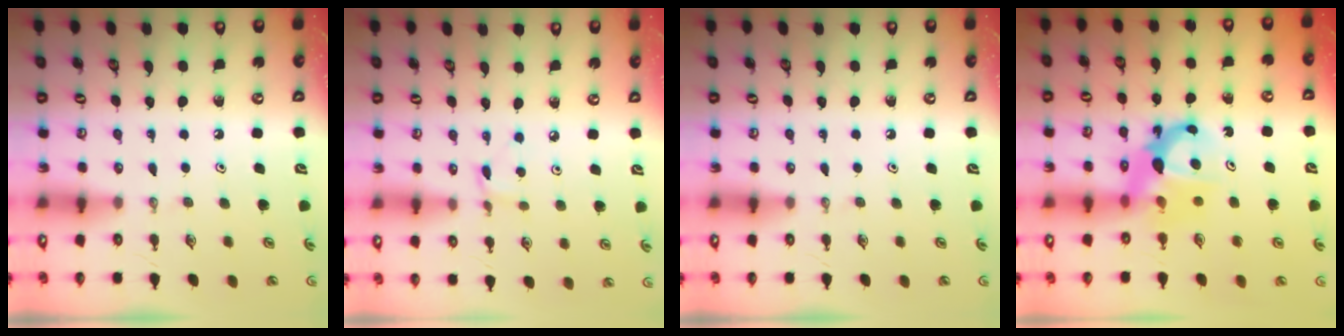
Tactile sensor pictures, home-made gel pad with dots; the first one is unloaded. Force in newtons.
{"total": 1.7, "press": 1.7, "slide": 0.0}
{"total": 0.0}
{"total": 7.2, "press": 7.2, "slide": 0.1}